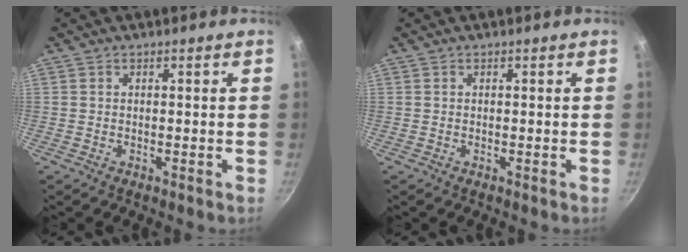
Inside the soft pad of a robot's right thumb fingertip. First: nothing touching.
{"total": 0.0}